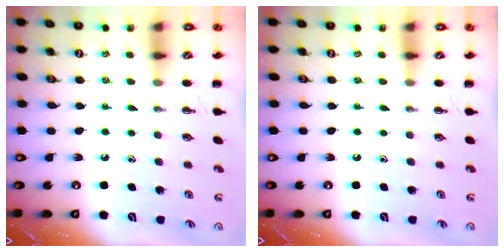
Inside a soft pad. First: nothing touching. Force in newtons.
{"total": 0.0}